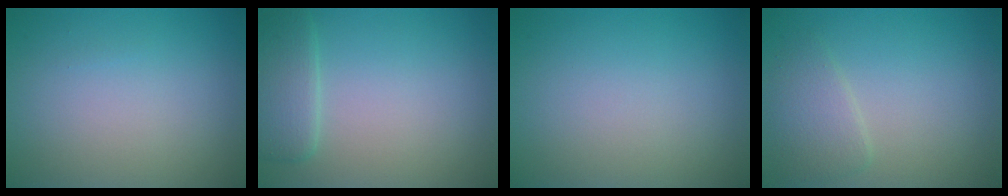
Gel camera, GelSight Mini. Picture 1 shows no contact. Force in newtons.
{"total": 2.4, "press": 1.7, "slide": 1.7}
{"total": 0.0}
{"total": 2.4, "press": 2.4, "slide": 0.0}